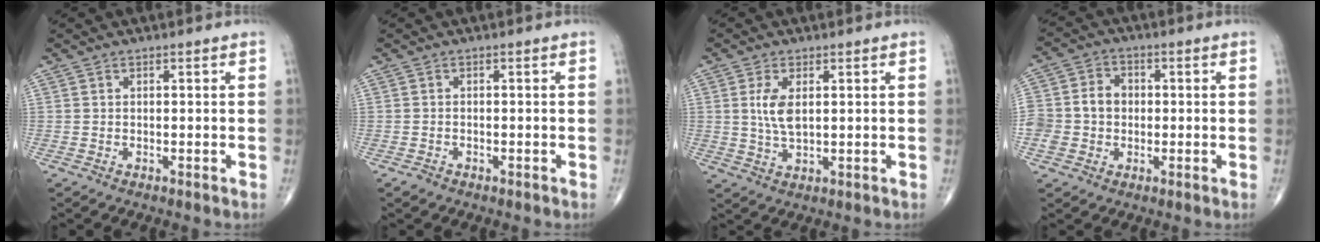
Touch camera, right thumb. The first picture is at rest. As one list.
[{"total": 1.1, "force": [-0.8, 0.7, 0.4], "torque": [-0.009, 0.001, -0.015]}, {"total": 5.1, "force": [1.1, 2.4, 4.4], "torque": [-0.092, -0.007, 0.024]}, {"total": 8.9, "force": [-0.7, 7.6, 4.5], "torque": [-0.073, 0.029, -0.015]}]